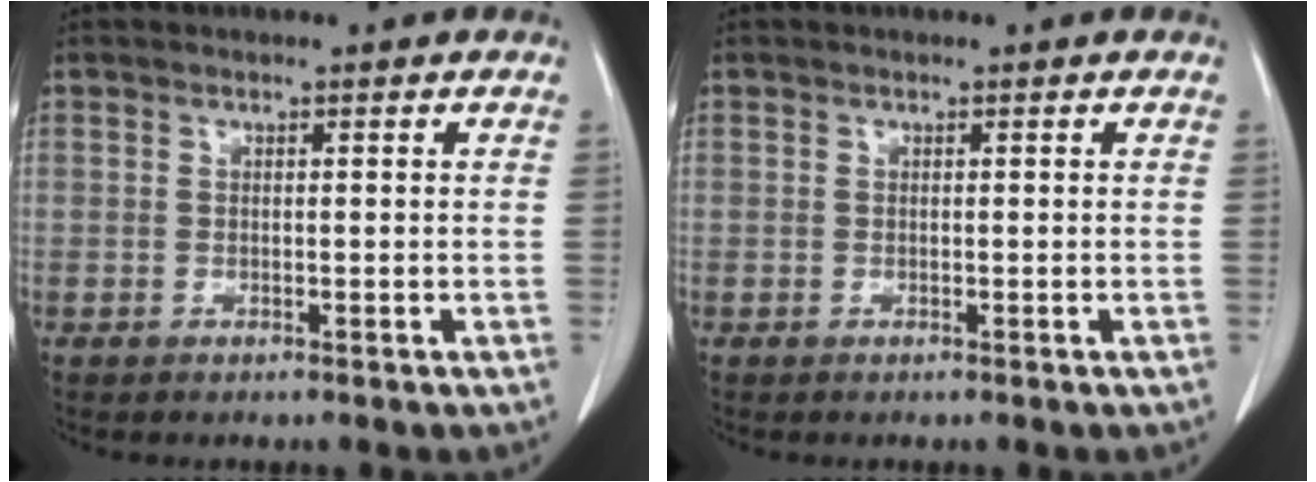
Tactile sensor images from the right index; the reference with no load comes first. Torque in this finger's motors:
{"motor_torque": [0.00, 0.00, 0.00, 0.00]}